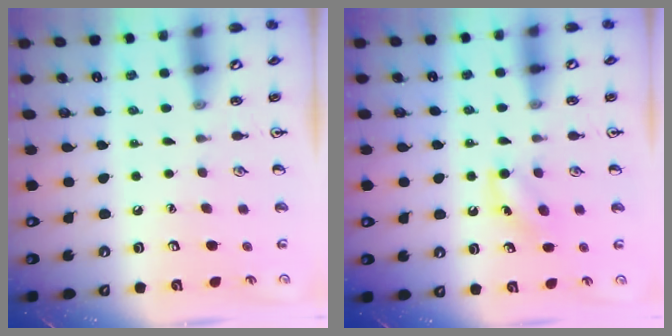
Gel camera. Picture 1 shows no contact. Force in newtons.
{"total": 6.4, "press": 6.2, "slide": 1.7}